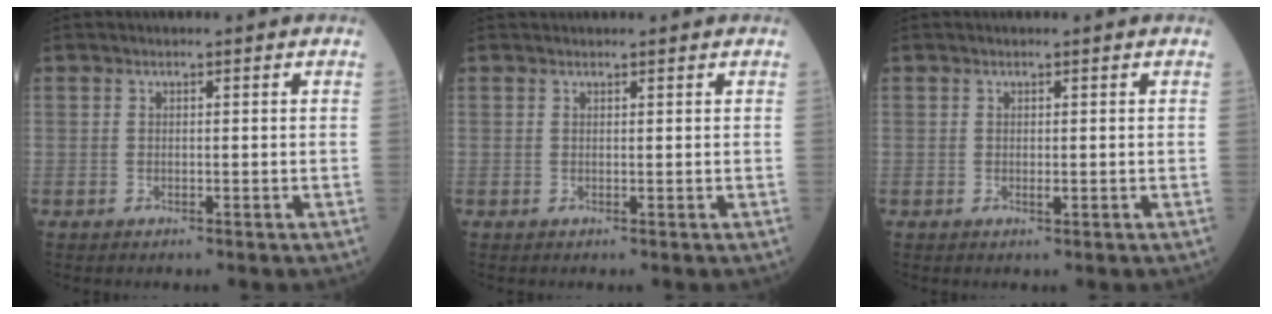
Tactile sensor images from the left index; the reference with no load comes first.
{"total": 2.2, "force": [2.1, 0.2, 0.7], "torque": [-0.007, 0.025, 0.031]}
{"total": 0.7, "force": [0.2, 0.2, 0.7], "torque": [-0.014, -0.001, 0.004]}